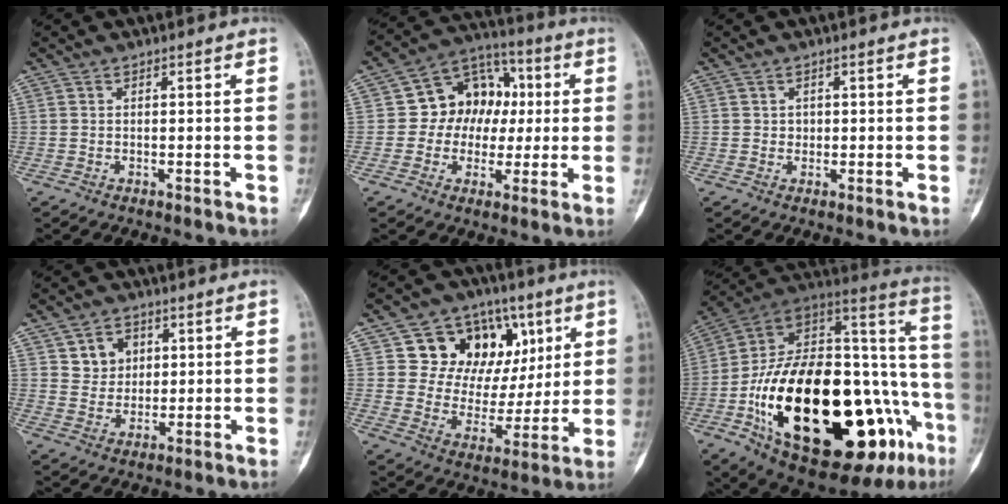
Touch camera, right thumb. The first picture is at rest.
{"total": 12.3, "force": [0.9, 10.3, 6.6], "torque": [-0.050, 0.026, 0.005]}
{"total": 0.9, "force": [0.1, 0.9, 0.3], "torque": [0.000, 0.003, 0.002]}
{"total": 6.0, "force": [2.3, 5.0, 2.3], "torque": [-0.011, -0.009, 0.041]}
{"total": 18.4, "force": [7.0, 13.8, 10.0], "torque": [-0.099, -0.003, 0.124]}
{"total": 42.4, "force": [-13.4, 18.8, 35.5], "torque": [-0.514, 0.048, -0.202]}